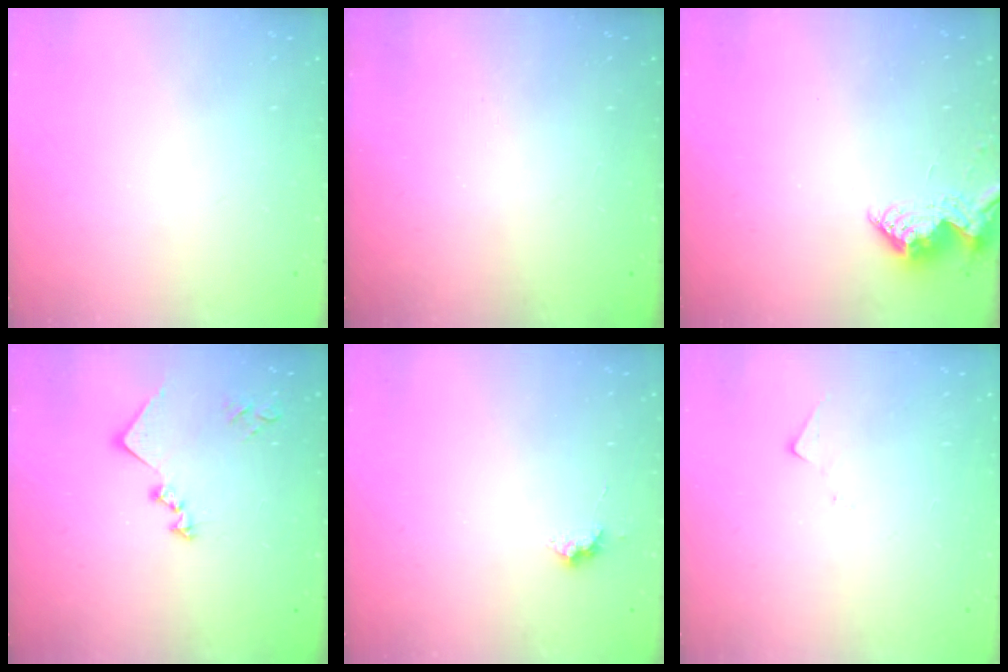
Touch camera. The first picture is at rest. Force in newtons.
{"total": 0.6, "press": 0.6, "slide": 0.2}
{"total": 10.1, "press": 10.1, "slide": 0.4}
{"total": 11.3, "press": 11.3, "slide": 0.9}
{"total": 6.4, "press": 6.3, "slide": 0.9}
{"total": 6.1, "press": 6.1, "slide": 0.6}